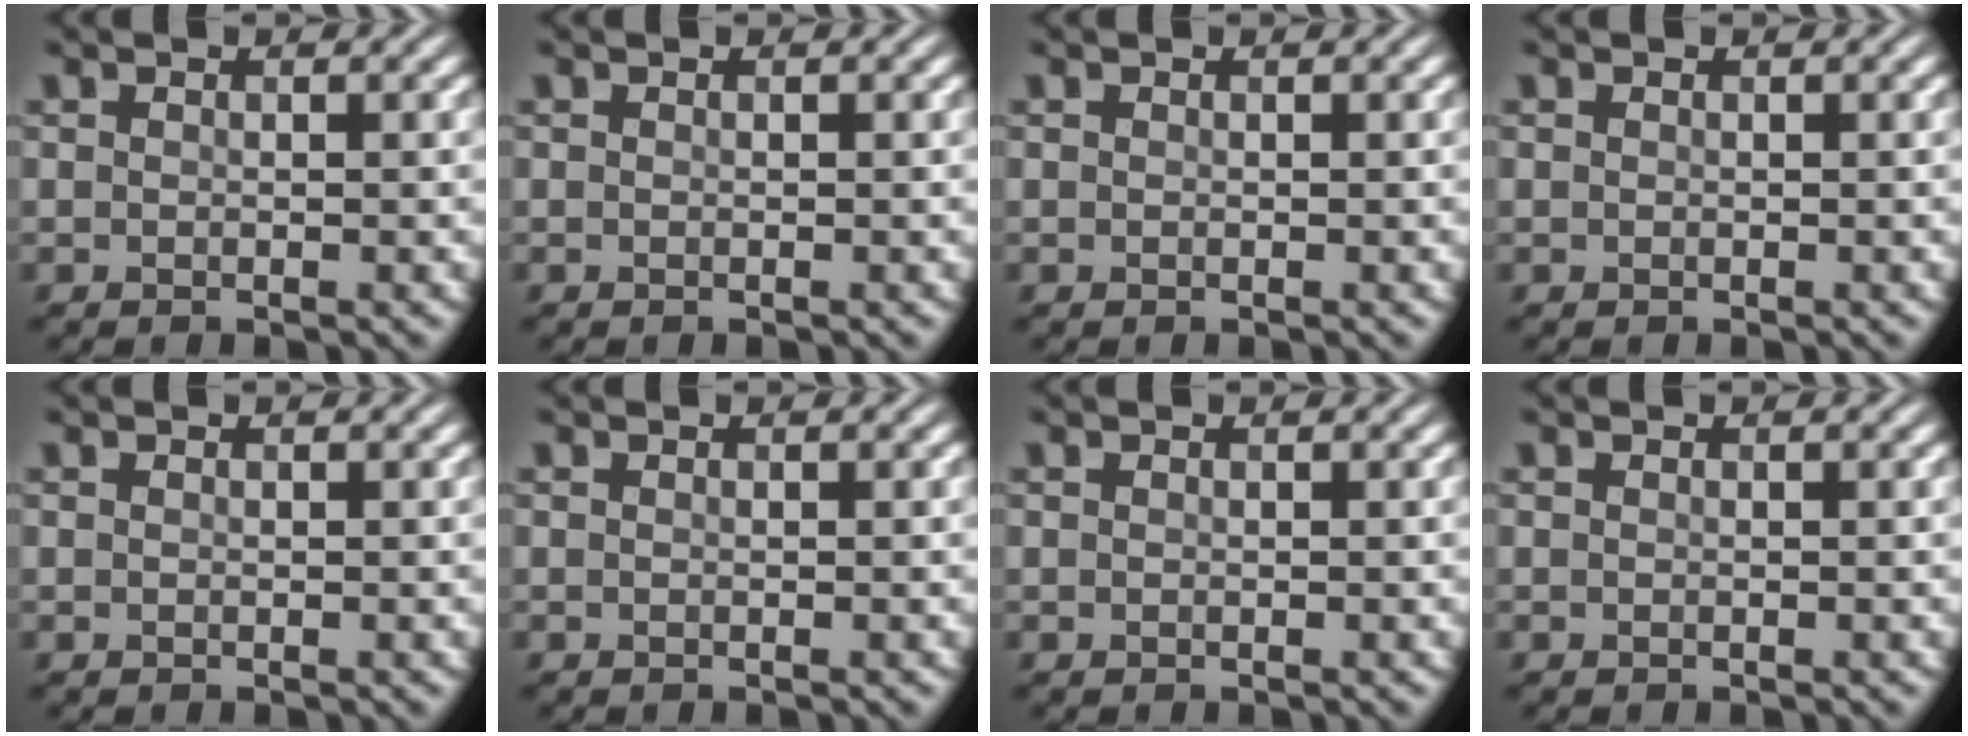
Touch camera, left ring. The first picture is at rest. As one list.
[{"total": 0.0}, {"total": 1.1, "force": [-0.3, -0.6, -0.8], "torque": [-0.002, -0.007, 0.013]}, {"total": 1.4, "force": [-0.4, -0.8, -1.0], "torque": [-0.001, -0.007, 0.016]}, {"total": 0.6, "force": [-0.1, -0.3, -0.4], "torque": [0.000, -0.005, 0.008]}, {"total": 0.0}, {"total": 0.8, "force": [-0.2, -0.5, -0.6], "torque": [-0.002, -0.005, 0.010]}, {"total": 0.0}]